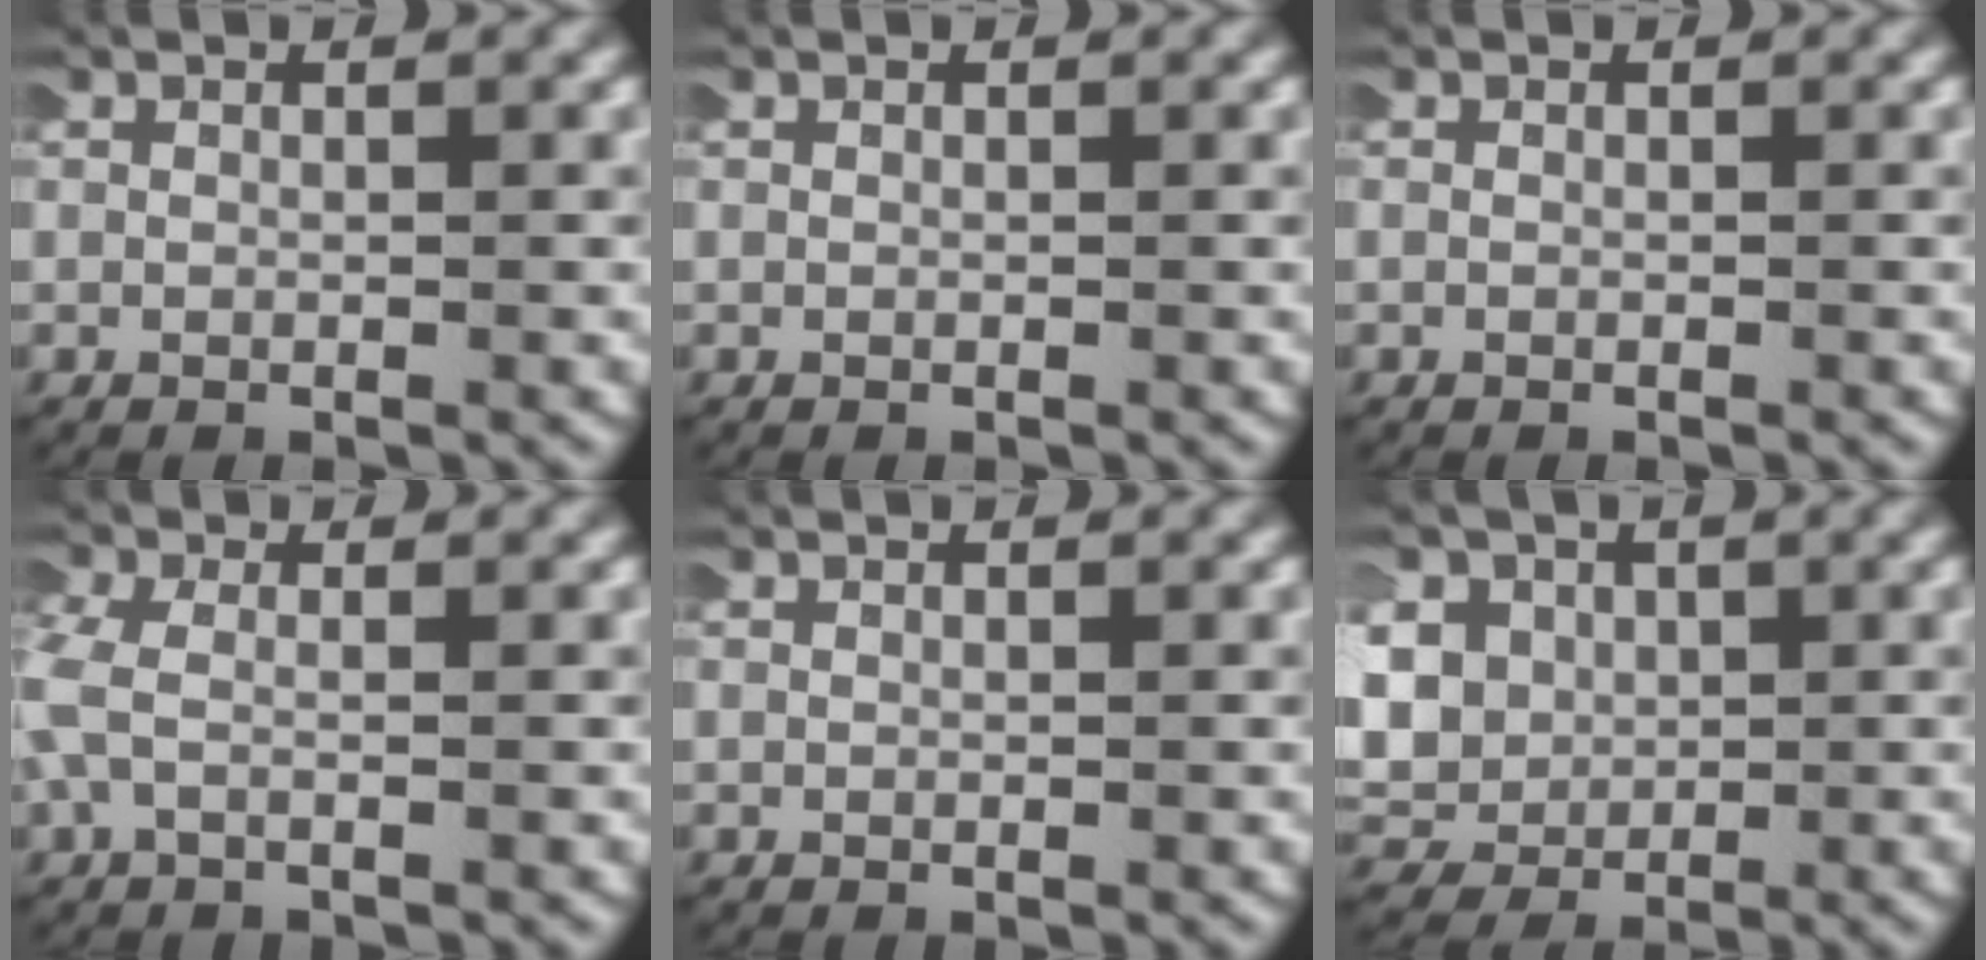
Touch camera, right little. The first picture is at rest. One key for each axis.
{"total": 0.0}
{"total": 0.0}
{"total": 2.2, "fx": 0.0, "fy": 1.4, "fz": 1.7, "tx": -0.061, "ty": -0.006, "tz": -0.001}
{"total": 0.0}
{"total": 9.1, "fx": 0.2, "fy": 8.4, "fz": 3.6, "tx": -0.123, "ty": -0.023, "tz": 0.003}